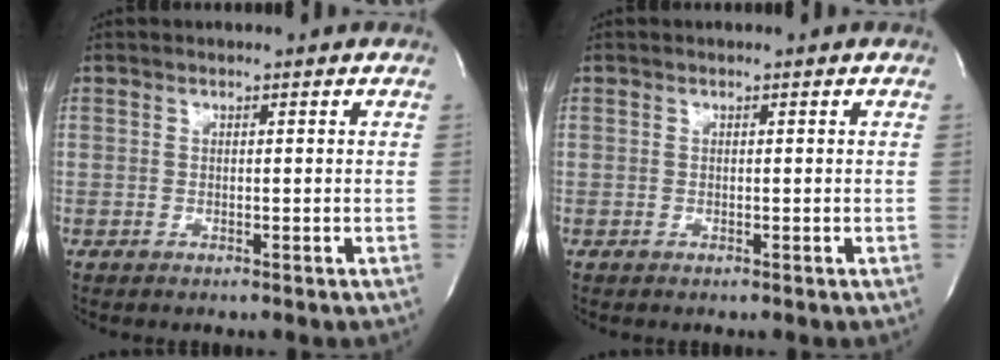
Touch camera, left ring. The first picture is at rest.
{"total": 0.0}